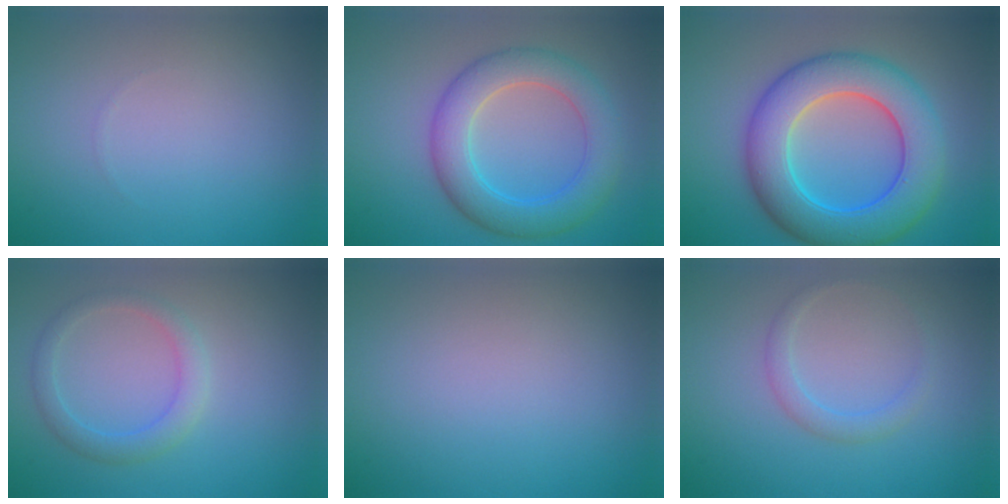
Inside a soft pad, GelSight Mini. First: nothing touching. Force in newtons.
{"total": 6.1, "press": 6.1, "slide": 0.2}
{"total": 9.7, "press": 9.7, "slide": 0.1}
{"total": 2.4, "press": 2.4, "slide": 0.1}
{"total": 0.0}
{"total": 1.6, "press": 1.6, "slide": 0.0}